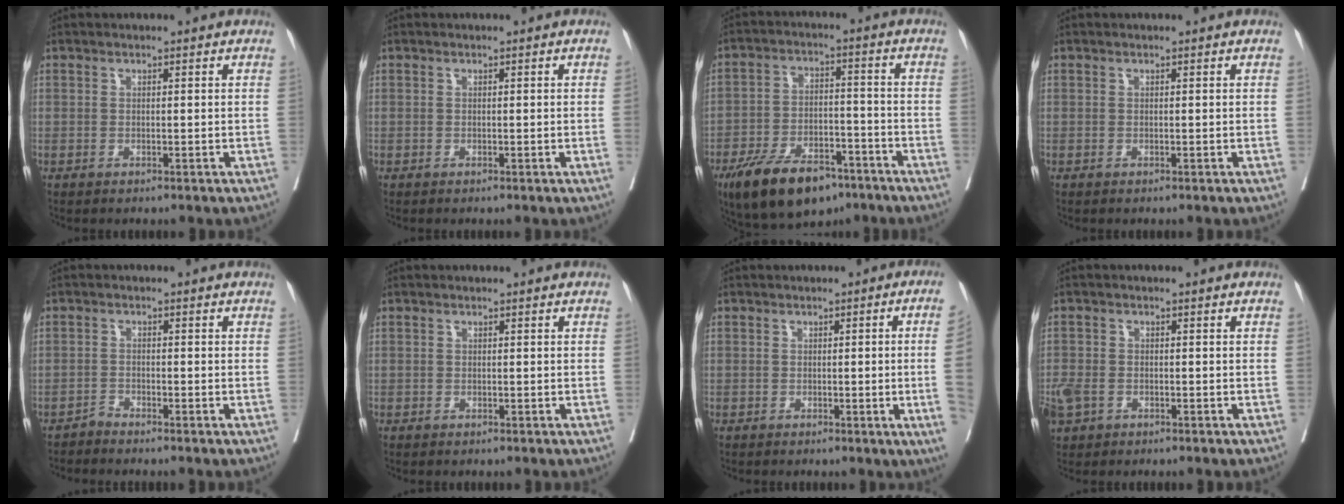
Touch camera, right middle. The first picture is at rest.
{"total": 0.6, "force": [-0.1, -0.2, 0.6], "torque": [-0.014, 0.002, 0.003]}
{"total": 14.2, "force": [-9.7, 6.0, 8.5], "torque": [-0.145, -0.001, -0.160]}
{"total": 0.0}
{"total": 1.2, "force": [-1.2, -0.2, -0.2], "torque": [0.011, -0.004, -0.022]}
{"total": 0.0}
{"total": 9.1, "force": [-1.2, -2.8, 8.6], "torque": [-0.091, -0.019, -0.014]}
{"total": 5.2, "force": [-2.6, 3.6, 2.8], "torque": [-0.077, -0.002, -0.046]}